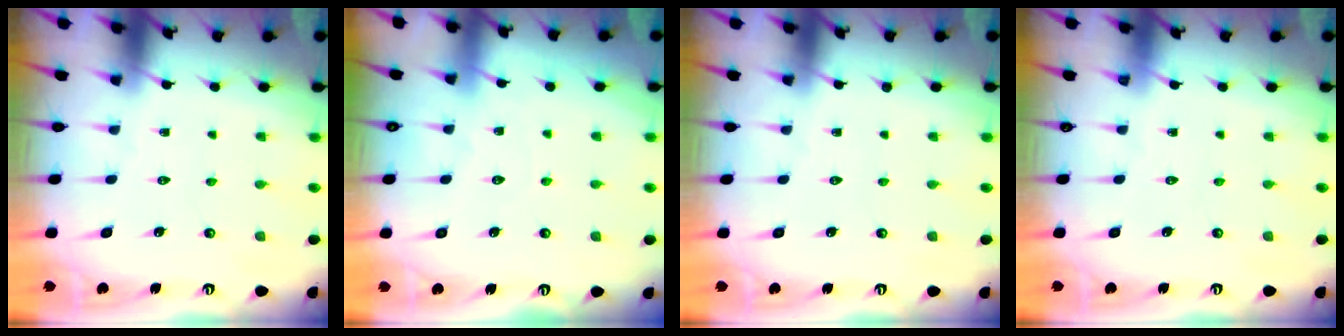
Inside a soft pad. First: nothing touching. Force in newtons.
{"total": 3.9, "press": 3.9, "slide": 0.4}
{"total": 0.0}
{"total": 0.0}